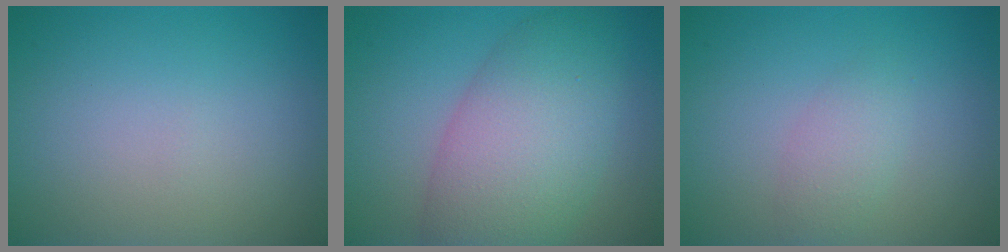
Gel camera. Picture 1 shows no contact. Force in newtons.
{"total": 8.4, "press": 8.4, "slide": 0.2}
{"total": 1.9, "press": 1.9, "slide": 0.1}